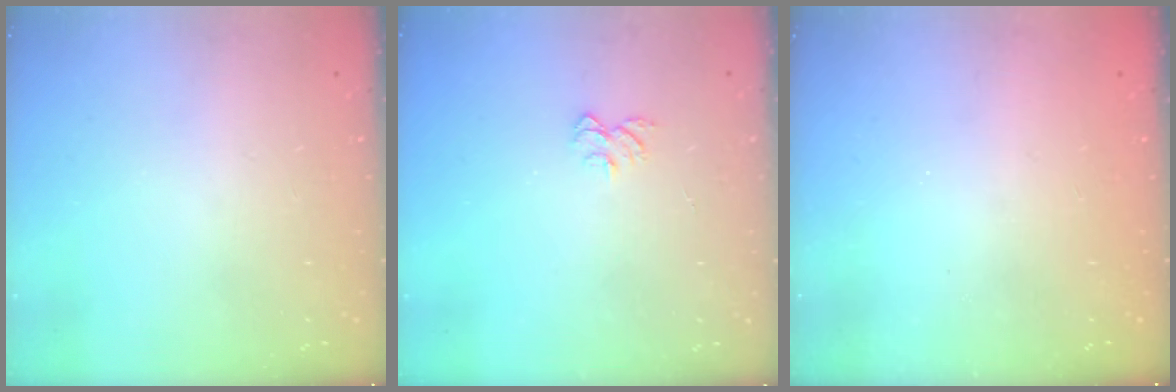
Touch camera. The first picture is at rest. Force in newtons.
{"total": 5.4, "press": 5.4, "slide": 0.5}
{"total": 2.3, "press": 2.2, "slide": 0.8}